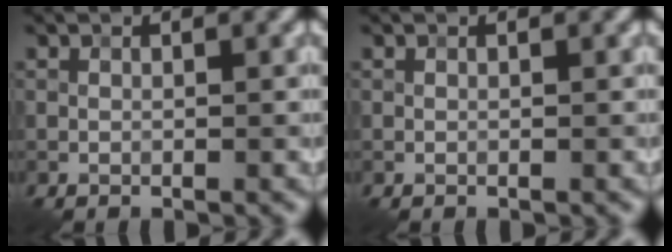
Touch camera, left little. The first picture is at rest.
{"total": 0.0}